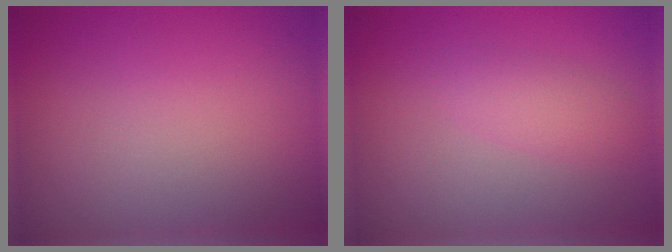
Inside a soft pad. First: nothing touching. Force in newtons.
{"total": 2.0, "press": 2.0, "slide": 0.1}